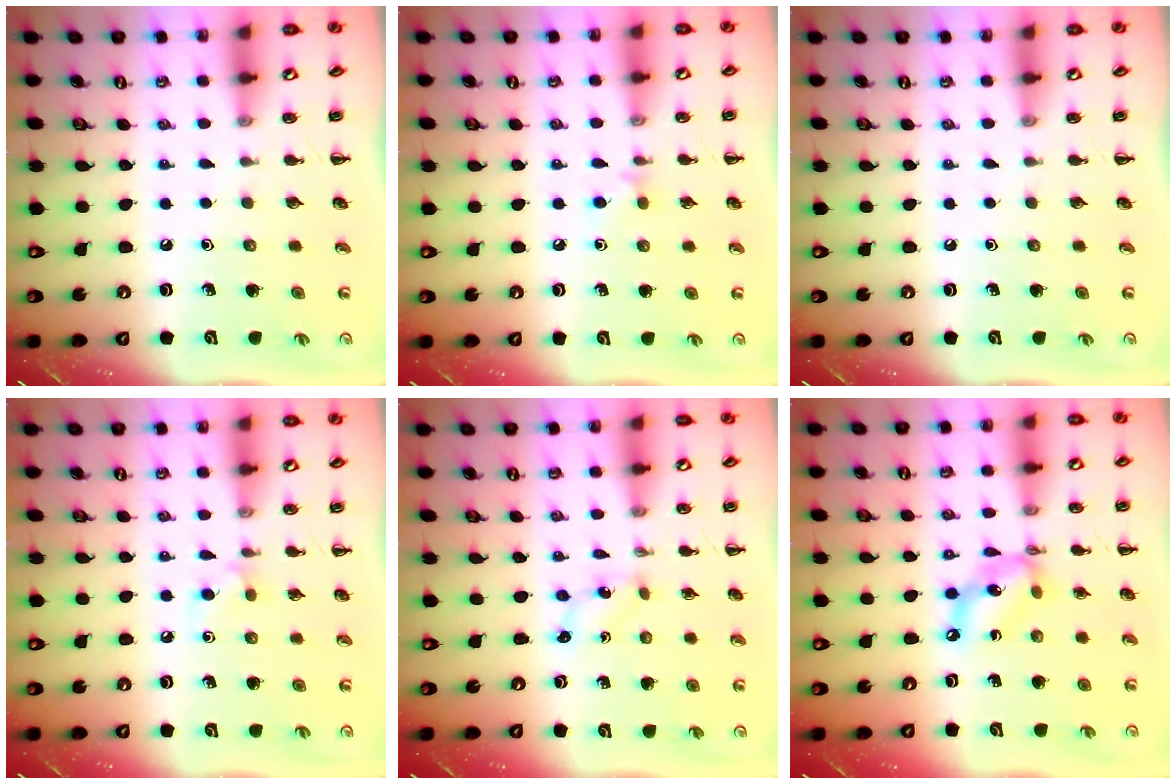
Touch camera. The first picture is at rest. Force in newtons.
{"total": 4.0, "press": 3.7, "slide": 1.6}
{"total": 0.0}
{"total": 5.7, "press": 5.4, "slide": 1.7}
{"total": 0.6, "press": 0.5, "slide": 0.2}
{"total": 9.2, "press": 8.9, "slide": 2.2}